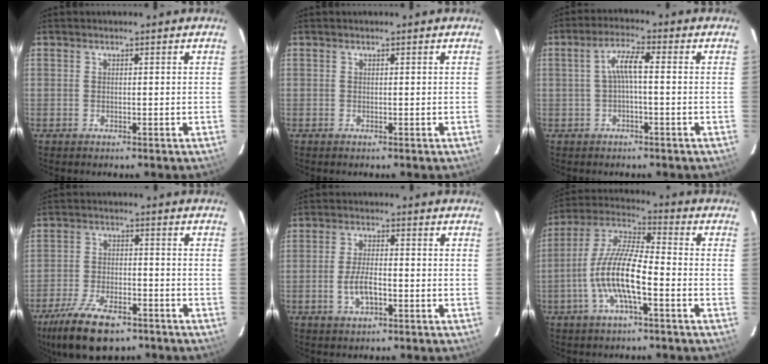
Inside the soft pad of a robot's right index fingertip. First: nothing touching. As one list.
[{"total": 0.0}, {"total": 4.4, "force": [-0.4, 0.6, 4.4], "torque": [-0.087, 0.011, -0.006]}, {"total": 14.1, "force": [-9.6, 6.0, 8.4], "torque": [-0.193, -0.024, -0.167]}, {"total": 5.3, "force": [-1.8, 1.9, 4.6], "torque": [-0.093, 0.000, -0.031]}, {"total": 12.8, "force": [-4.3, 2.9, 11.7], "torque": [-0.238, 0.001, -0.086]}]